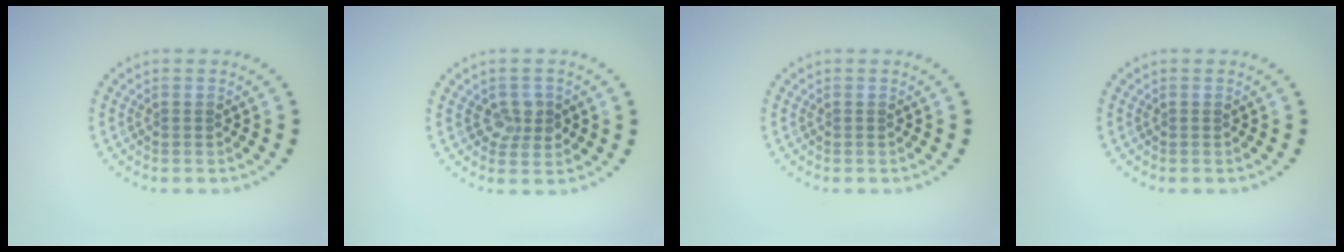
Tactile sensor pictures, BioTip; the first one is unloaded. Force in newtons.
{"total": 2.4, "press": 2.3, "slide": 0.7}
{"total": 0.0}
{"total": 0.0}